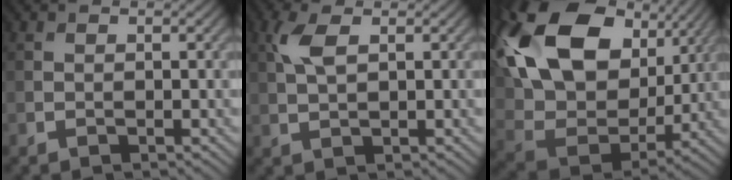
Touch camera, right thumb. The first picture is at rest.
{"total": 3.6, "force": [1.3, 1.4, 3.0], "torque": [-0.075, 0.008, 0.028]}
{"total": 20.9, "force": [8.5, 13.8, 13.3], "torque": [-0.340, 0.029, 0.172]}